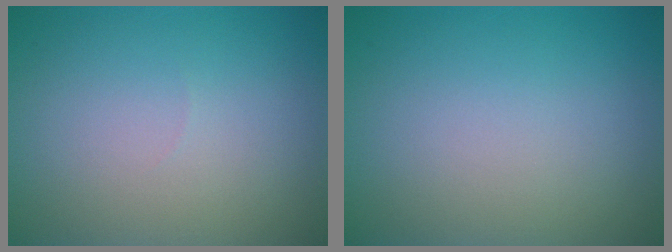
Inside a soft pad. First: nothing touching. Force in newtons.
{"total": 0.0}